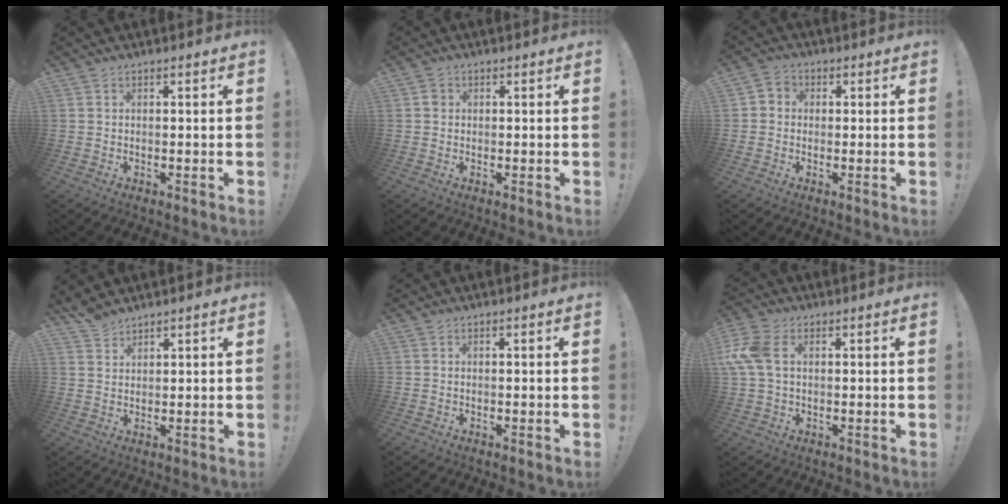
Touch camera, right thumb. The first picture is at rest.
{"total": 1.6, "force": [0.1, 1.5, 0.5], "torque": [-0.002, 0.000, 0.000]}
{"total": 3.6, "force": [-0.7, 3.2, 1.4], "torque": [-0.016, 0.008, -0.013]}
{"total": 3.9, "force": [3.6, 1.1, 0.9], "torque": [-0.012, -0.025, 0.068]}
{"total": 0.0}
{"total": 9.0, "force": [1.9, 5.7, 6.7], "torque": [-0.161, 0.007, 0.037]}